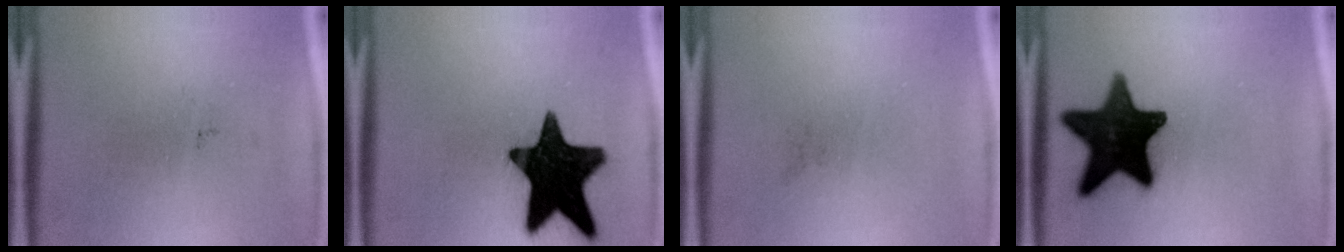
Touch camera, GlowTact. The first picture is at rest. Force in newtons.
{"total": 18.2}
{"total": 0.0}
{"total": 17.8}